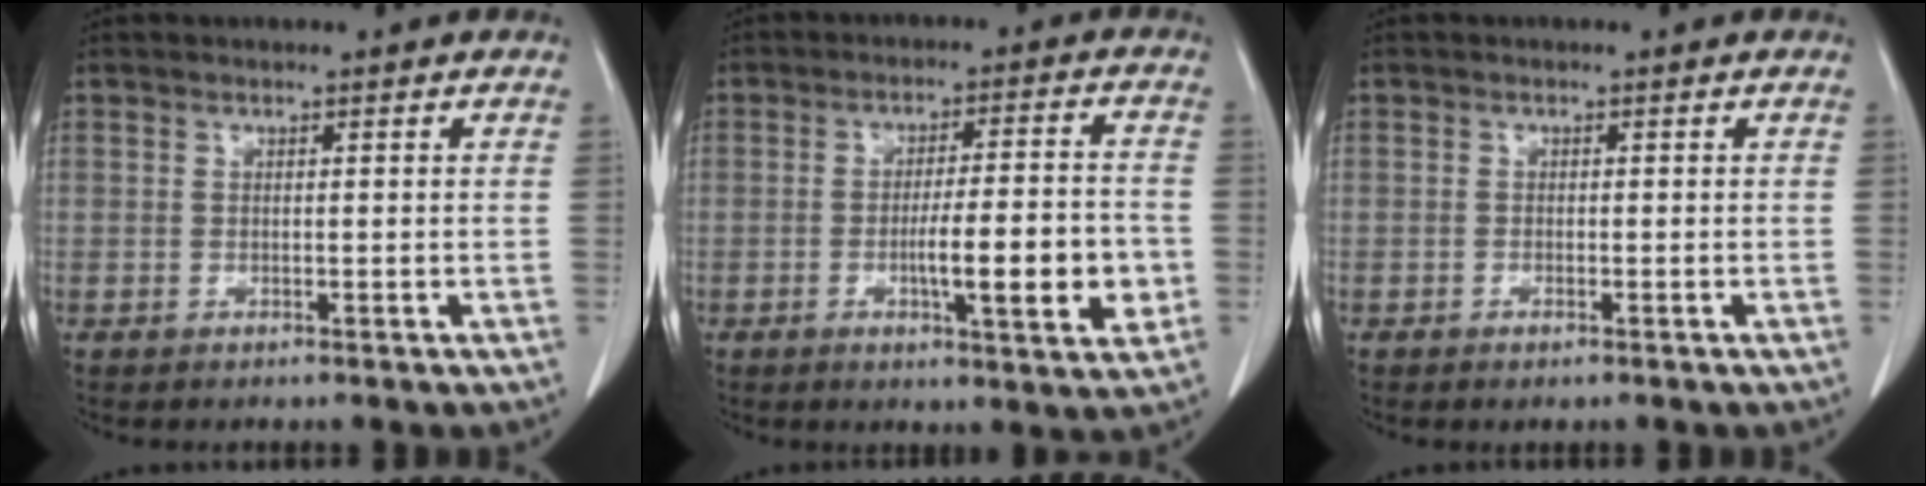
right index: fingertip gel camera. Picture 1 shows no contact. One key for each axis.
{"total": 11.2, "fx": -2.7, "fy": 1.3, "fz": 10.8, "tx": -0.160, "ty": -0.001, "tz": -0.039}
{"total": 0.8, "fx": -0.5, "fy": 0.2, "fz": 0.5, "tx": -0.010, "ty": -0.001, "tz": -0.005}